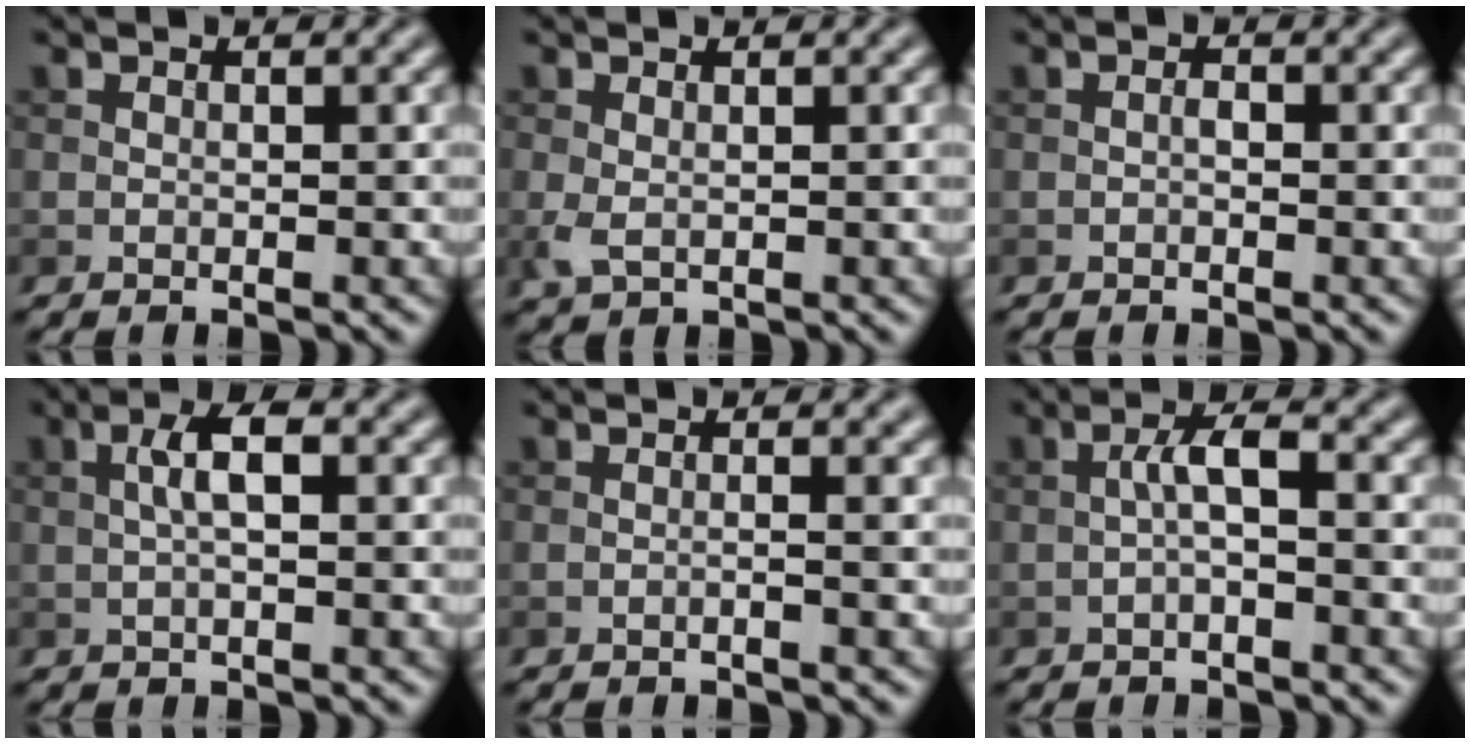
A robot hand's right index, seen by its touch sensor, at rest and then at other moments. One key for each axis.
{"total": 1.6, "fx": 0.0, "fy": 0.9, "fz": 1.3, "tx": -0.034, "ty": -0.004, "tz": 0.001}
{"total": 0.6, "fx": -0.2, "fy": 0.3, "fz": 0.5, "tx": -0.008, "ty": 0.002, "tz": -0.005}
{"total": 2.9, "fx": 0.3, "fy": 0.8, "fz": 2.7, "tx": -0.055, "ty": 0.010, "tz": 0.002}
{"total": 1.5, "fx": -0.2, "fy": 0.4, "fz": 1.4, "tx": -0.016, "ty": -0.001, "tz": -0.016}
{"total": 2.5, "fx": -0.5, "fy": 0.5, "fz": 2.4, "tx": -0.046, "ty": 0.012, "tz": -0.014}